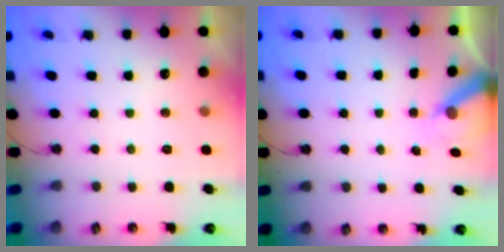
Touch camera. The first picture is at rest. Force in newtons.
{"total": 6.6, "press": 6.6, "slide": 0.4}